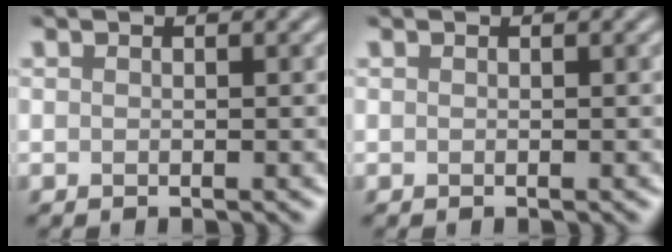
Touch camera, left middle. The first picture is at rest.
{"total": 0.0}